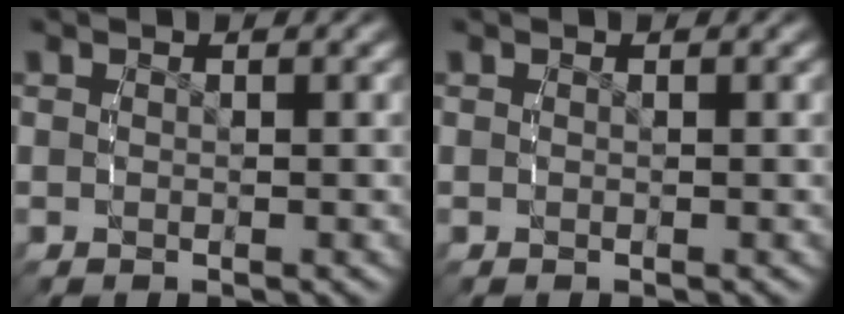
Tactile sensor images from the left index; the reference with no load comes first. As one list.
[{"total": 0.0}]